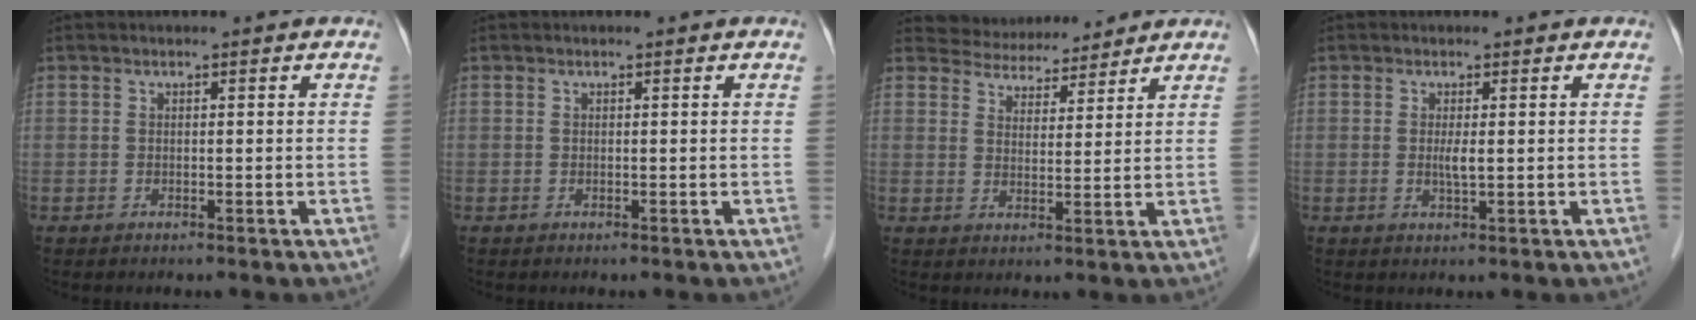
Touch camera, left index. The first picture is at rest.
{"total": 0.0}
{"total": 7.2, "force": [6.9, 1.9, 0.4], "torque": [-0.008, 0.015, 0.103]}
{"total": 1.5, "force": [0.3, 0.1, 1.5], "torque": [-0.035, -0.003, 0.005]}